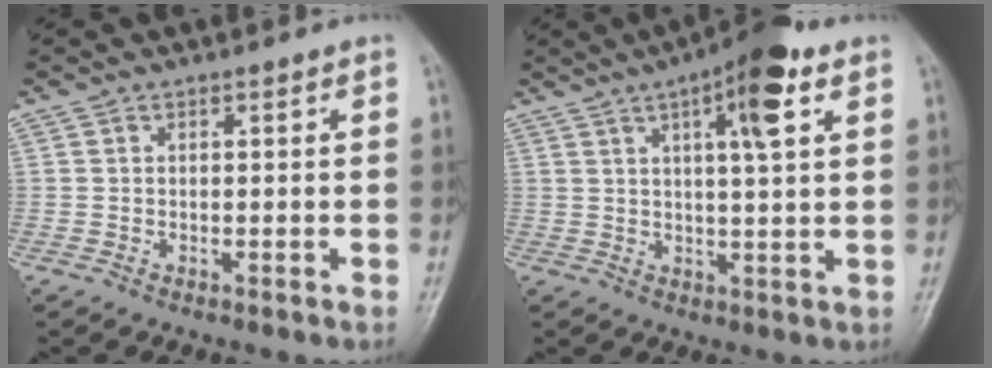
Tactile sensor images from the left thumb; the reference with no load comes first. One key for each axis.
{"total": 11.1, "fx": 5.1, "fy": 2.6, "fz": 9.5, "tx": -0.137, "ty": -0.003, "tz": 0.073}